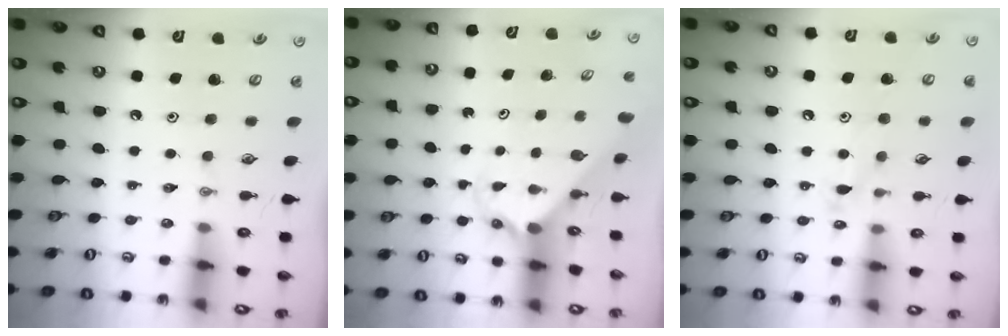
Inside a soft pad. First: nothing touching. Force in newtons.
{"total": 2.5, "press": 2.5, "slide": 0.3}
{"total": 9.3, "press": 9.2, "slide": 0.7}